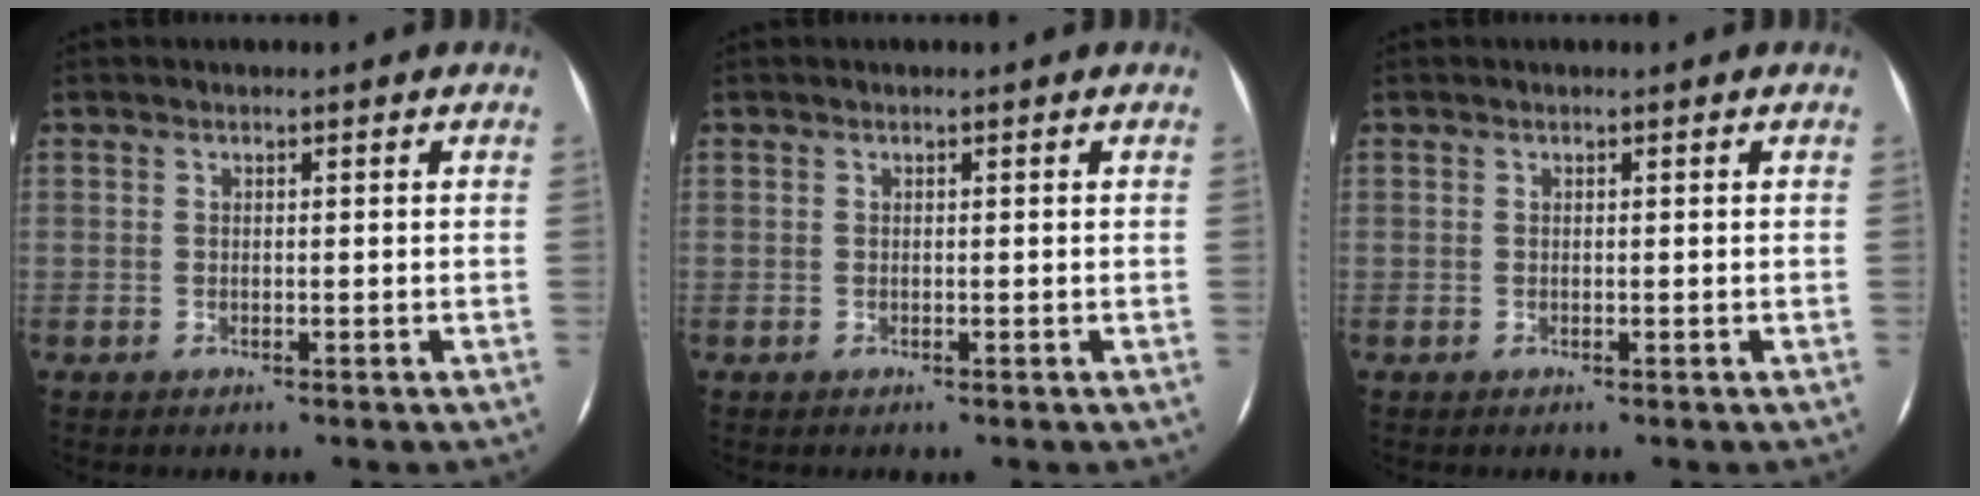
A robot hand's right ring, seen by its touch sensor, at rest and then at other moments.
{"total": 0.0}
{"total": 0.0}